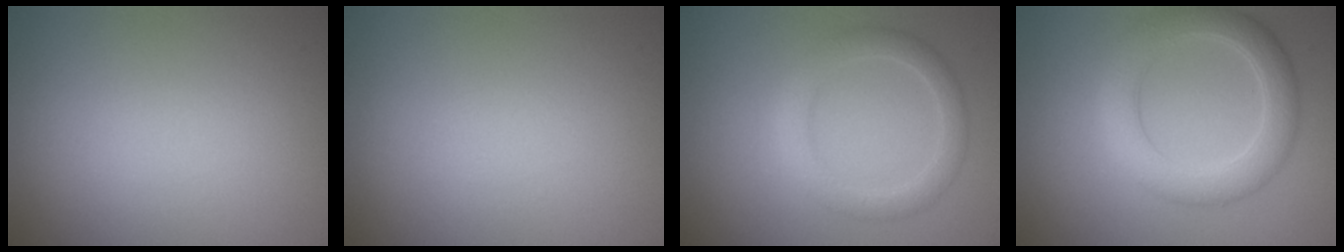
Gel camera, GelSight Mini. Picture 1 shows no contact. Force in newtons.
{"total": 0.0}
{"total": 2.9, "press": 2.9, "slide": 0.1}
{"total": 4.8, "press": 4.8, "slide": 0.1}